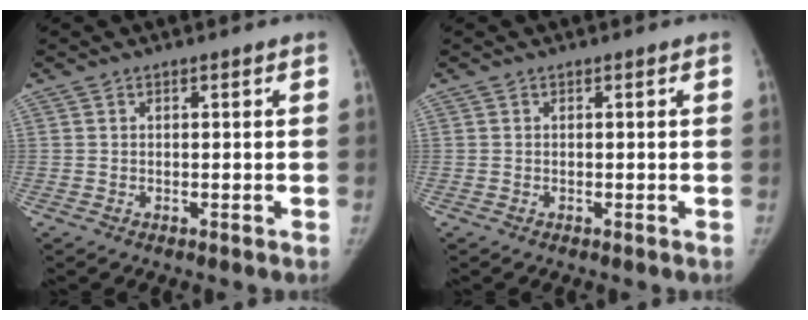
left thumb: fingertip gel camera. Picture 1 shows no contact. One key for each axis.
{"total": 0.0}